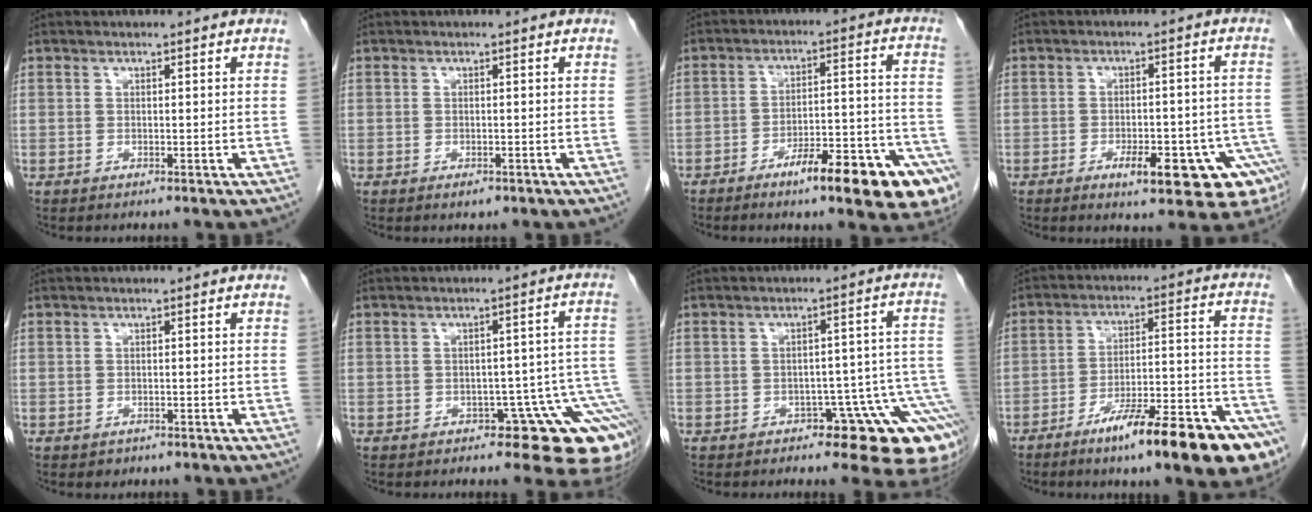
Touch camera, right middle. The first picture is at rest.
{"total": 1.1, "force": [-0.7, 0.5, 0.7], "torque": [-0.014, -0.002, -0.005]}
{"total": 16.5, "force": [-9.9, 2.5, 12.9], "torque": [-0.112, 0.032, -0.136]}
{"total": 13.3, "force": [-7.1, 3.9, 10.5], "torque": [-0.063, 0.020, -0.084]}
{"total": 1.0, "force": [-0.7, 0.7, 0.2], "torque": [-0.010, 0.000, -0.005]}
{"total": 9.8, "force": [-6.0, 4.1, 6.6], "torque": [-0.027, 0.030, -0.072]}
{"total": 10.7, "force": [-6.7, 3.8, 7.4], "torque": [-0.033, 0.035, -0.084]}
{"total": 18.6, "force": [-12.0, 1.6, 14.1], "torque": [-0.155, 0.017, -0.185]}